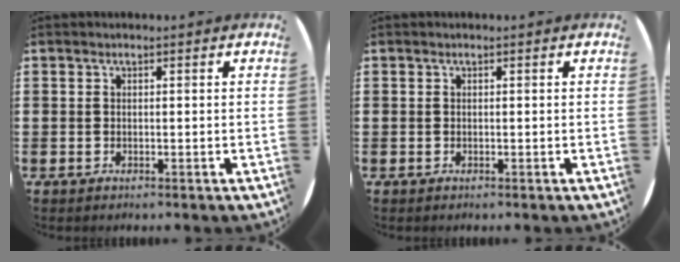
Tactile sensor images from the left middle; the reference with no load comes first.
{"total": 0.0}